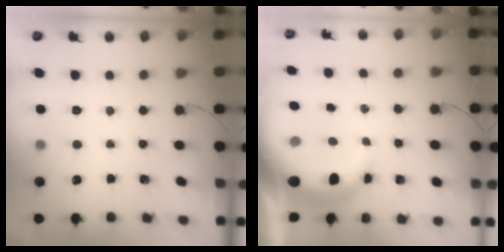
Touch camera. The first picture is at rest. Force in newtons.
{"total": 10.0, "press": 9.8, "slide": 2.1}